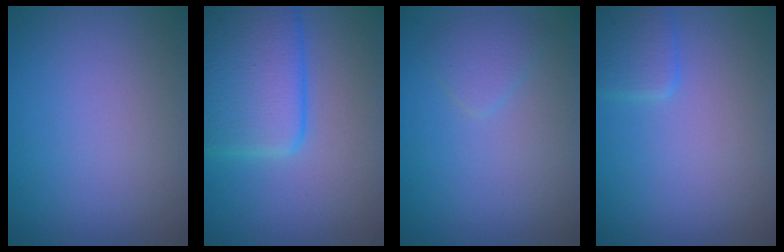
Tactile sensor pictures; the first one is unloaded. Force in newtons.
{"total": 8.0, "press": 8.0, "slide": 0.3}
{"total": 1.4, "press": 1.4, "slide": 0.0}
{"total": 2.1, "press": 2.1, "slide": 0.1}